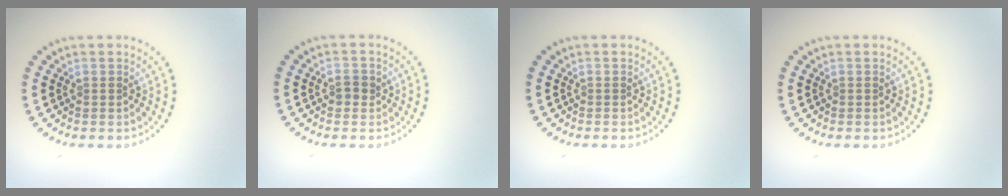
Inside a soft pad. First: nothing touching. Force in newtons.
{"total": 1.3, "press": 1.2, "slide": 0.4}
{"total": 0.0}
{"total": 0.0}